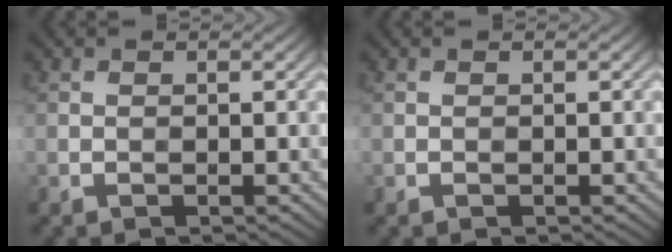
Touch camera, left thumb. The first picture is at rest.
{"total": 0.0}